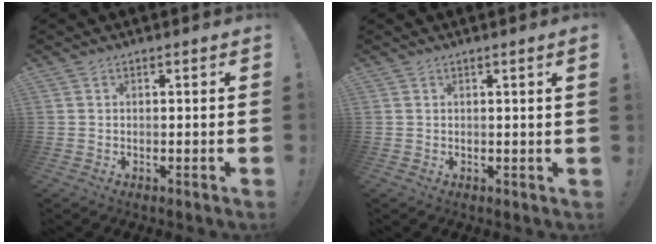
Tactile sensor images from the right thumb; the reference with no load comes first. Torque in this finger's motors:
{"motor_torque": [-0.14, 0.12, -0.01, 0.11, 0.17]}